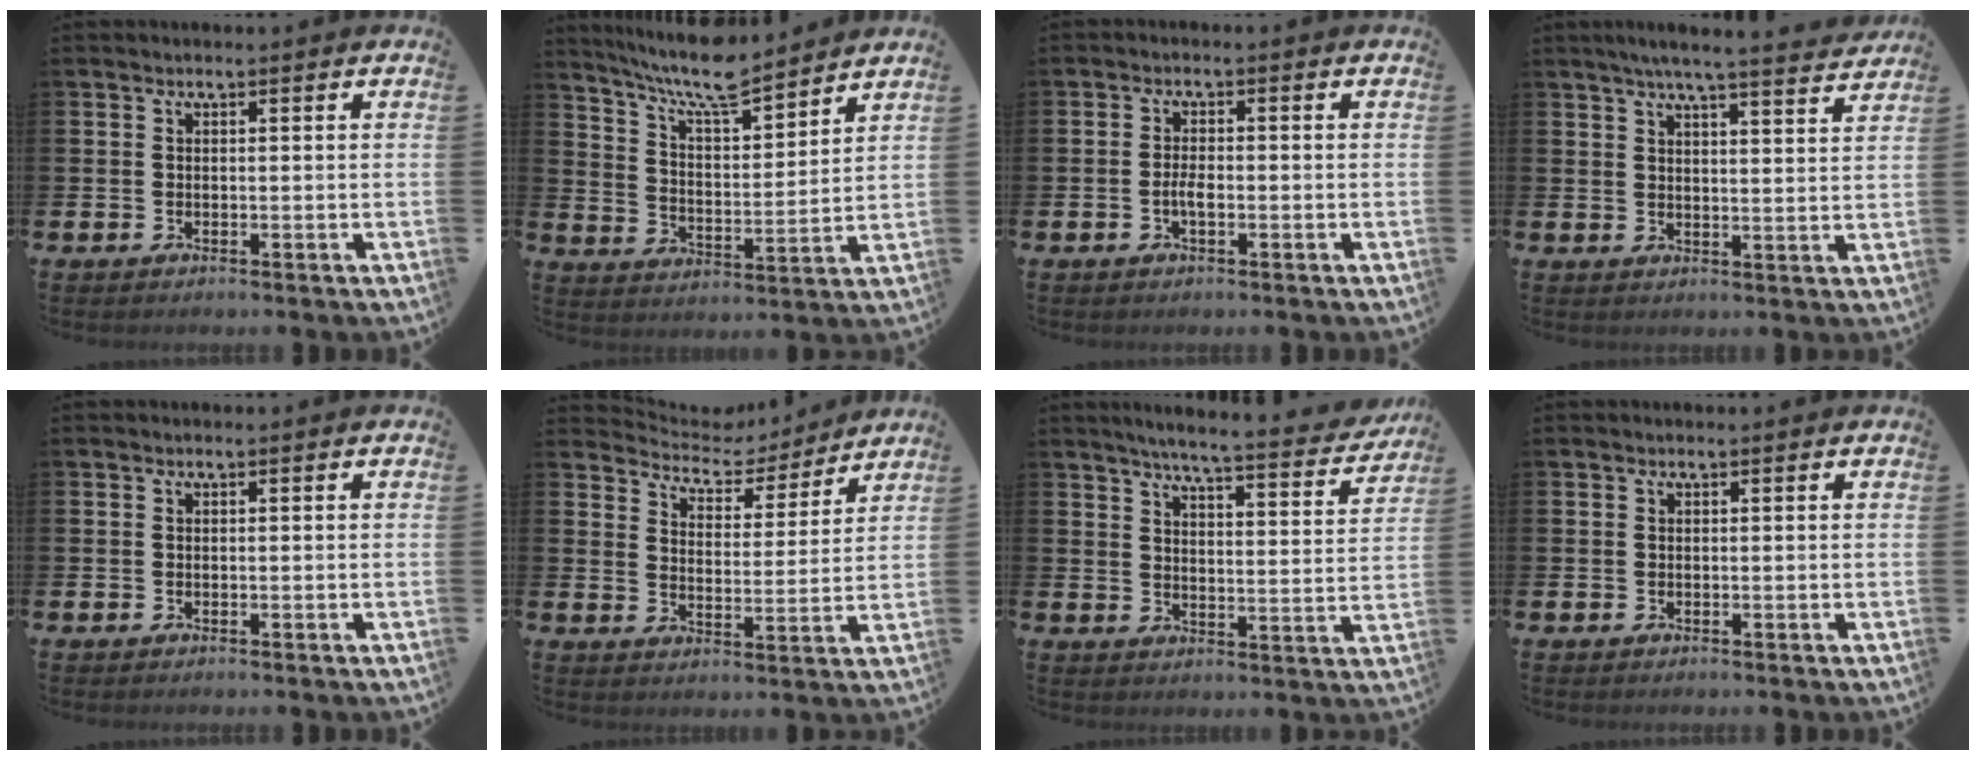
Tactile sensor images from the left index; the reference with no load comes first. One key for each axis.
{"total": 8.7, "fx": 8.1, "fy": 1.2, "fz": 3.1, "tx": -0.086, "ty": -0.050, "tz": 0.144}
{"total": 2.1, "fx": -0.6, "fy": 0.8, "fz": 1.8, "tx": -0.033, "ty": 0.002, "tz": -0.013}
{"total": 5.7, "fx": 5.4, "fy": -0.3, "fz": 1.9, "tx": -0.041, "ty": -0.028, "tz": 0.092}
{"total": 0.0}
{"total": 5.3, "fx": 5.1, "fy": 1.6, "fz": 0.3, "tx": -0.032, "ty": -0.042, "tz": 0.085}
{"total": 5.8, "fx": 5.4, "fy": 0.0, "fz": 2.0, "tx": -0.048, "ty": -0.043, "tz": 0.088}
{"total": 0.0}